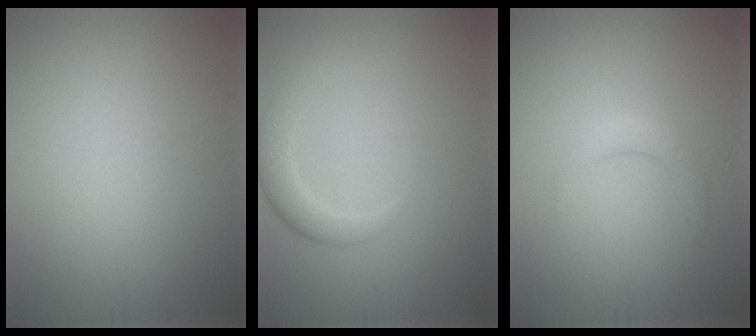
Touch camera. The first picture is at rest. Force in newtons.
{"total": 2.7, "press": 2.7, "slide": 0.2}
{"total": 1.4, "press": 1.4, "slide": 0.1}